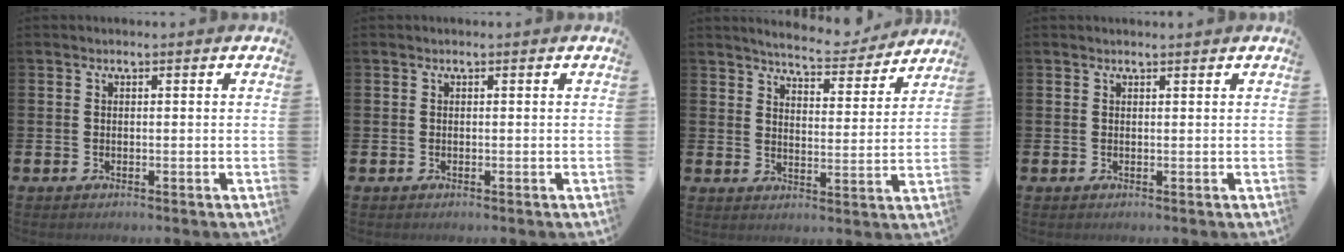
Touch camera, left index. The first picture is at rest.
{"total": 0.0}
{"total": 6.1, "force": [5.9, 0.6, 1.1], "torque": [-0.031, -0.041, 0.101]}
{"total": 0.5, "force": [0.5, -0.1, 0.0], "torque": [0.002, -0.002, 0.009]}